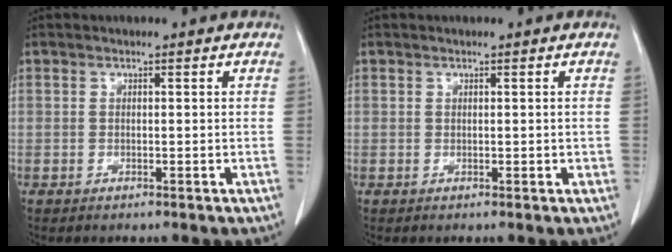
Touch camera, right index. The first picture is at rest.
{"total": 0.5, "force": [0.0, 0.4, 0.4], "torque": [-0.004, 0.002, 0.003]}